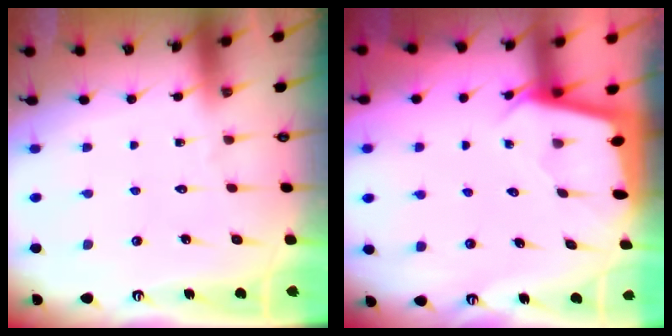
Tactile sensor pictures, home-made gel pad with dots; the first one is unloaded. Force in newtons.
{"total": 2.0, "press": 1.9, "slide": 0.2}